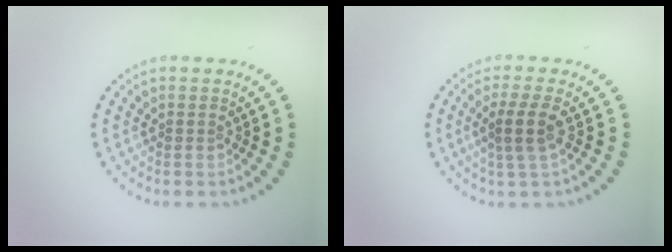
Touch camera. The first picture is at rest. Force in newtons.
{"total": 2.6, "press": 2.1, "slide": 1.5}